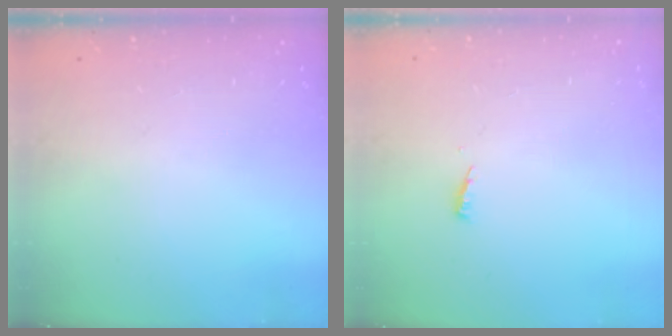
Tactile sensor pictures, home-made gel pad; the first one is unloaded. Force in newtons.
{"total": 3.5, "press": 3.4, "slide": 0.3}